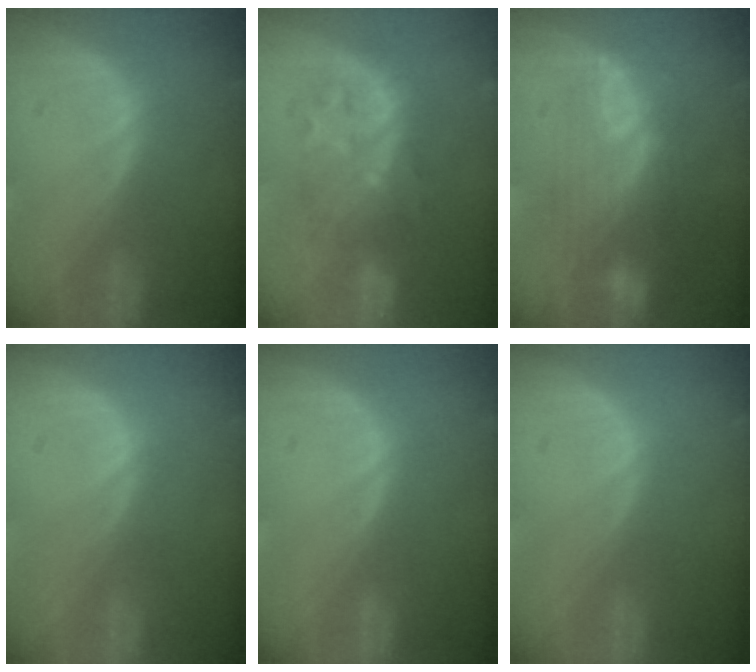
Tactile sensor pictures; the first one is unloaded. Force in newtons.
{"total": 8.3, "press": 7.8, "slide": 3.0}
{"total": 9.2, "press": 8.2, "slide": 4.3}
{"total": 0.0}
{"total": 0.0}
{"total": 0.0}